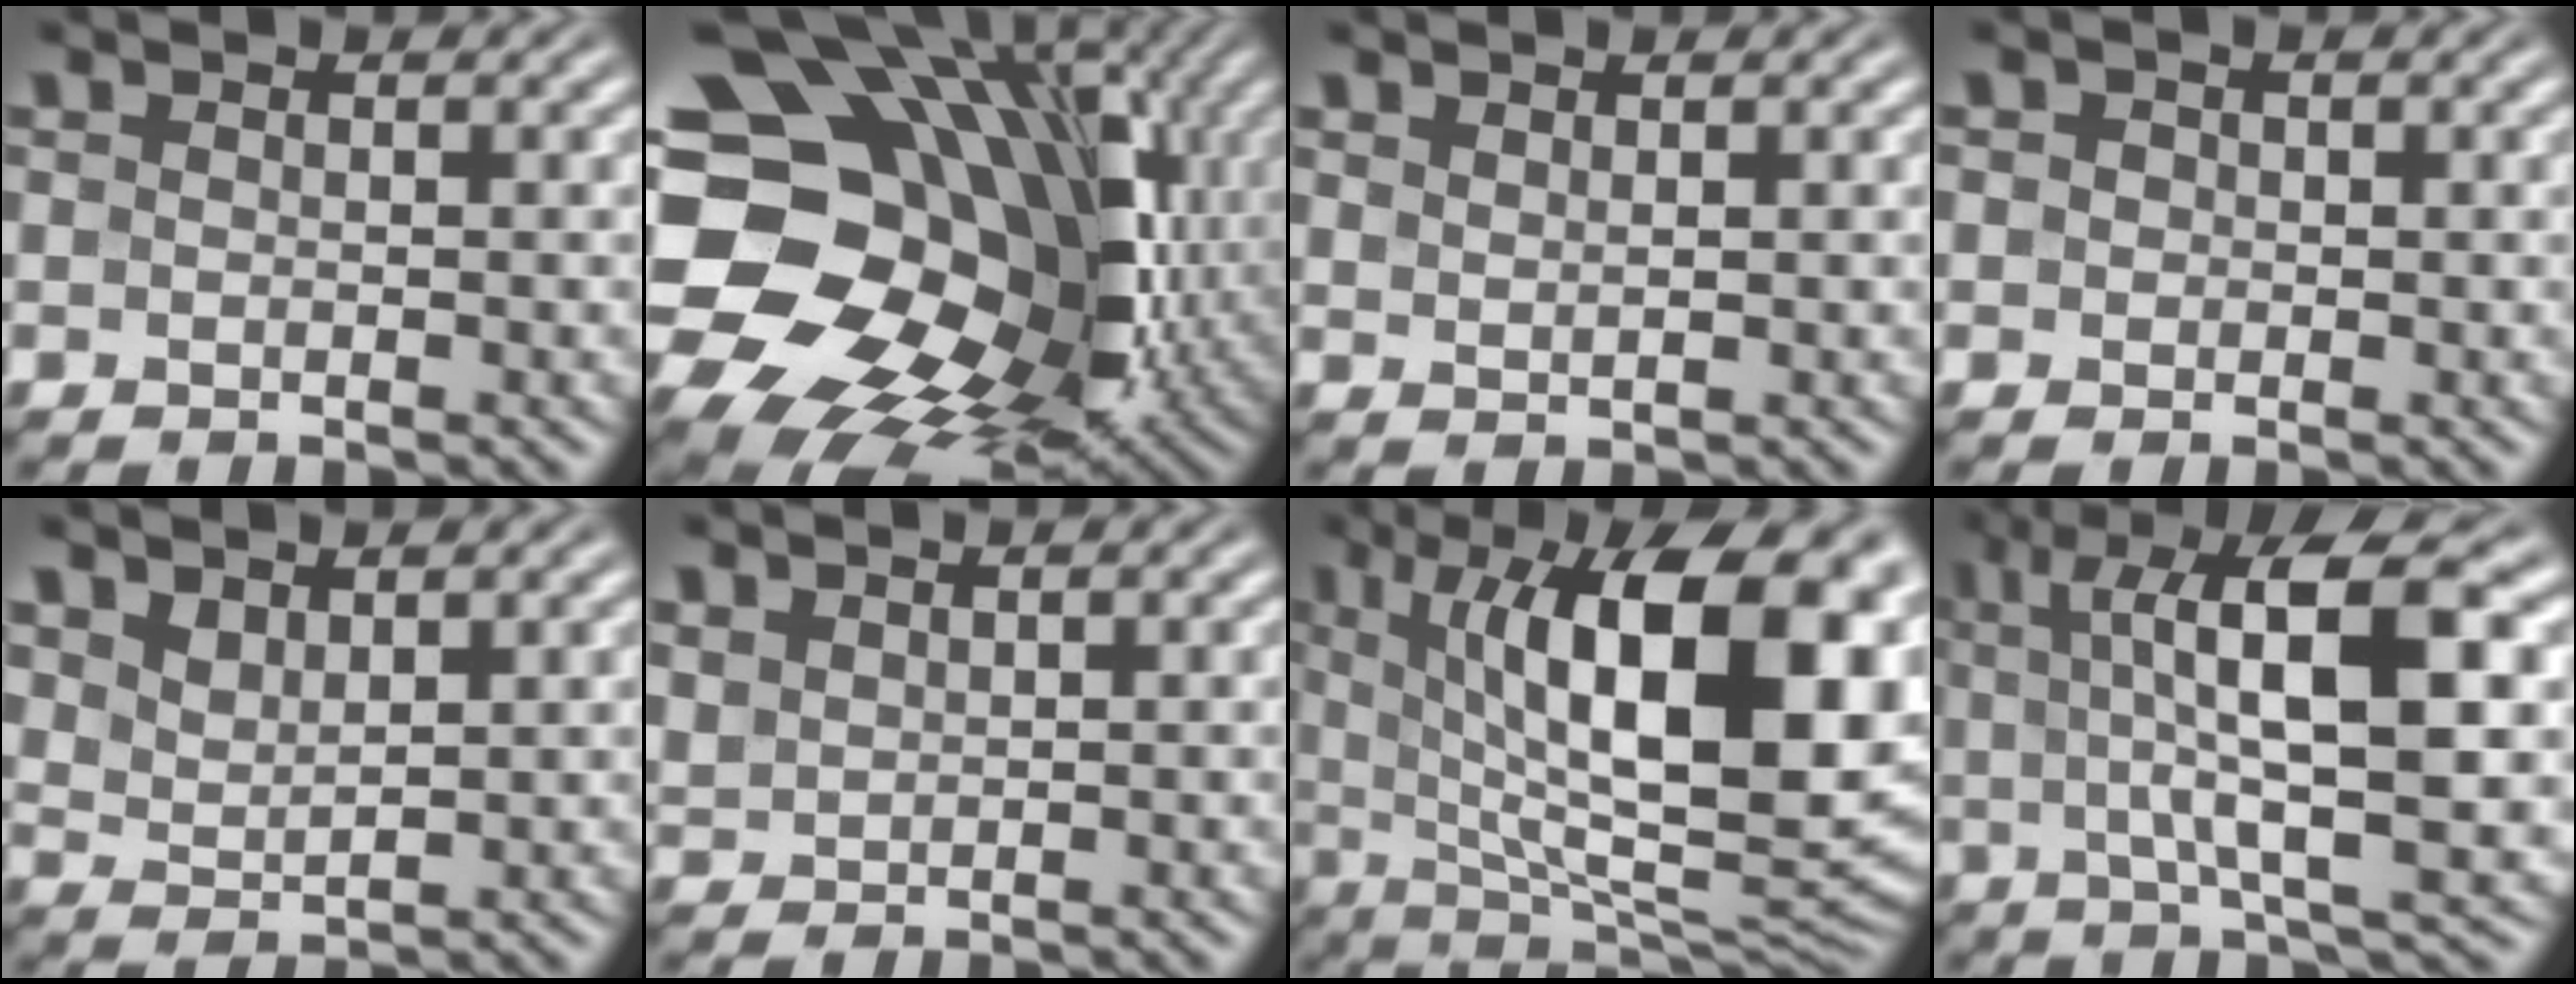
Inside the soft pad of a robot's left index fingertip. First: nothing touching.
{"total": 20.4, "force": [0.4, 16.2, 12.5], "torque": [-0.223, -0.008, 0.032]}
{"total": 1.0, "force": [0.8, 0.3, 0.5], "torque": [-0.014, 0.000, 0.017]}
{"total": 0.9, "force": [0.2, 0.9, 0.3], "torque": [-0.002, 0.001, -0.003]}
{"total": 2.4, "force": [1.9, 1.0, 1.1], "torque": [-0.027, -0.002, 0.043]}
{"total": 1.4, "force": [1.1, 0.7, 0.4], "torque": [-0.014, 0.001, 0.027]}
{"total": 17.6, "force": [4.3, 6.9, 15.6], "torque": [-0.212, 0.006, 0.069]}
{"total": 13.0, "force": [2.6, 3.3, 12.3], "torque": [-0.184, 0.015, 0.039]}